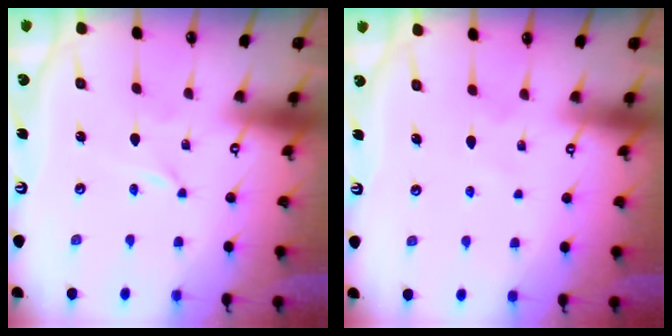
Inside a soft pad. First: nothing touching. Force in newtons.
{"total": 4.8, "press": 4.8, "slide": 0.5}